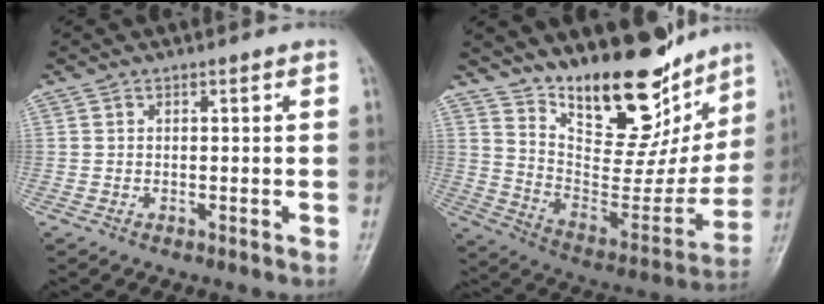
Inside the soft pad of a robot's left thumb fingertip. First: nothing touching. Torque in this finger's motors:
{"motor_torque": [0.38, 0.31, 0.37, -1.47, 0.15]}